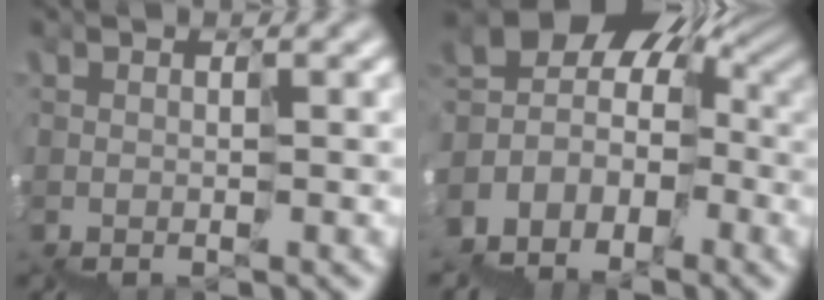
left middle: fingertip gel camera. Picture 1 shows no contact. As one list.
[{"total": 5.9, "force": [-2.0, 5.0, 2.3], "torque": [-0.042, 0.017, -0.031]}]